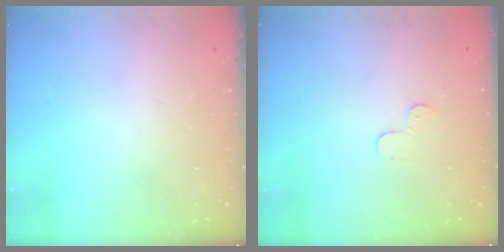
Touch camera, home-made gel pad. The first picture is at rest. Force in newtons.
{"total": 3.2, "press": 3.2, "slide": 0.3}